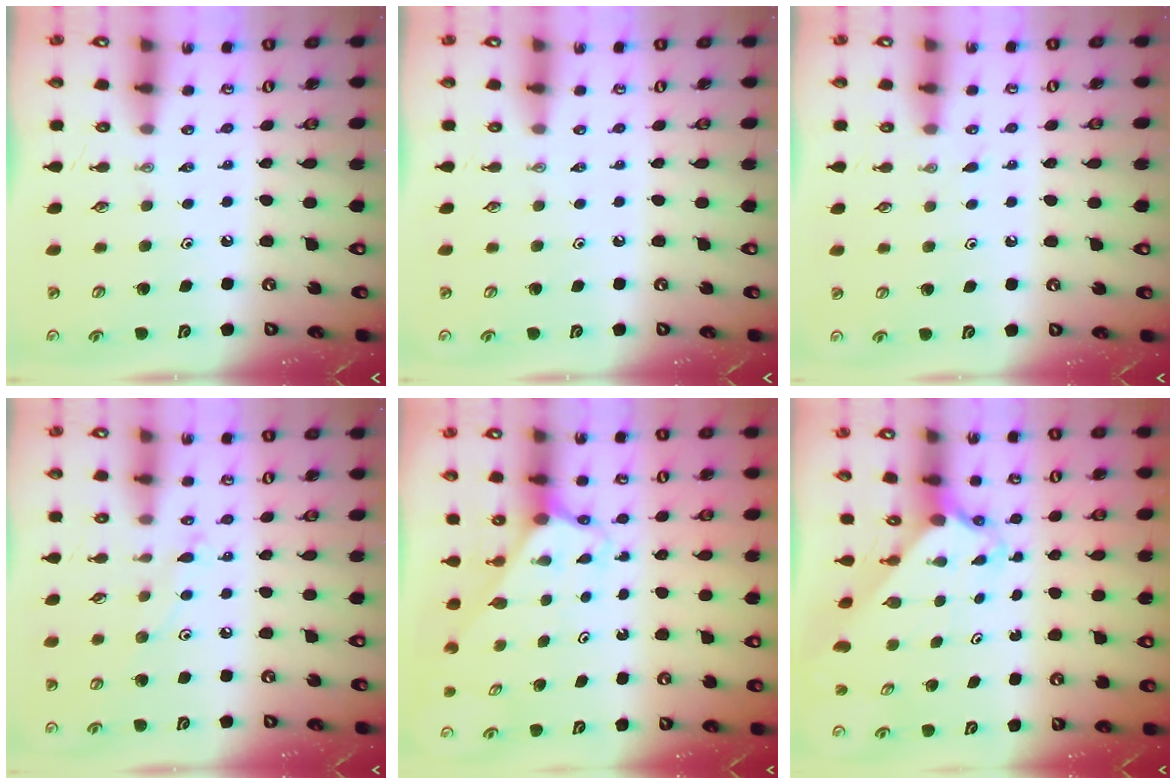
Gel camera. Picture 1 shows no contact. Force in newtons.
{"total": 0.0}
{"total": 3.3, "press": 3.2, "slide": 0.3}
{"total": 5.9, "press": 5.8, "slide": 0.7}
{"total": 2.7, "press": 2.7, "slide": 0.1}
{"total": 2.4, "press": 2.4, "slide": 0.2}